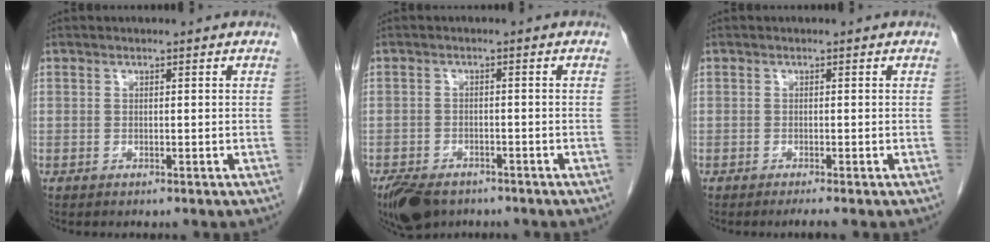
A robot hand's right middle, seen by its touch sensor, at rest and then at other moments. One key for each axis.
{"total": 7.2, "fx": -5.3, "fy": 3.6, "fz": 3.2, "tx": -0.054, "ty": -0.006, "tz": -0.085}
{"total": 1.0, "fx": -0.8, "fy": -0.5, "fz": 0.5, "tx": -0.012, "ty": -0.002, "tz": -0.015}